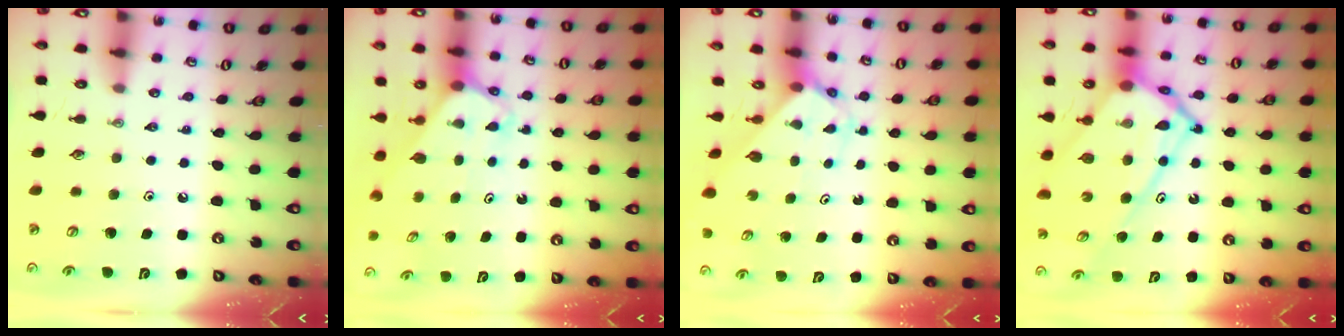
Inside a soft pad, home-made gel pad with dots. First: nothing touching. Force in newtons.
{"total": 2.8, "press": 2.8, "slide": 0.2}
{"total": 2.7, "press": 2.7, "slide": 0.2}
{"total": 19.7, "press": 19.6, "slide": 1.6}